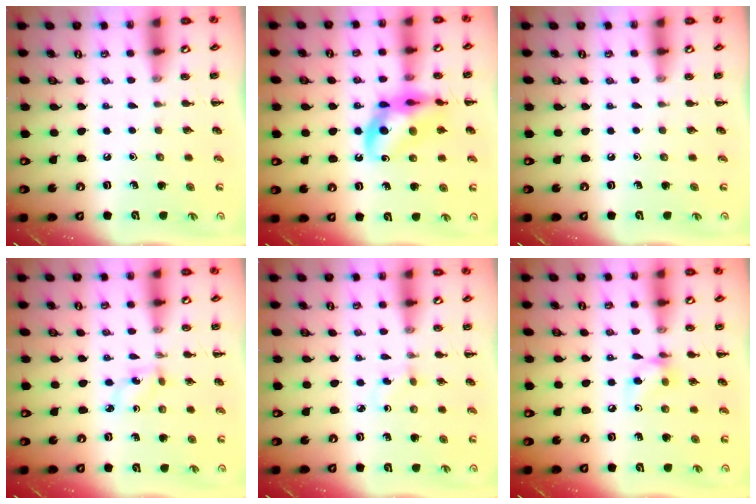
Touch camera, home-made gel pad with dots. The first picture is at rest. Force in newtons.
{"total": 14.1, "press": 13.9, "slide": 2.7}
{"total": 0.0}
{"total": 2.7, "press": 2.6, "slide": 0.9}
{"total": 1.2, "press": 1.0, "slide": 0.8}
{"total": 7.0, "press": 6.9, "slide": 1.4}